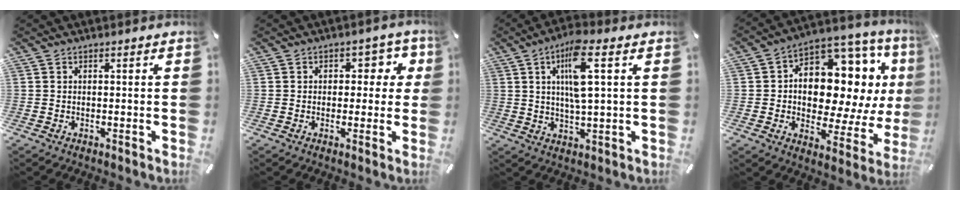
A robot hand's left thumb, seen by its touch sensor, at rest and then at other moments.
{"total": 5.9, "force": [1.2, 4.5, 3.6], "torque": [-0.030, -0.002, 0.011]}
{"total": 10.5, "force": [3.4, 2.6, 9.6], "torque": [-0.180, -0.002, 0.052]}
{"total": 17.1, "force": [4.0, 11.3, 12.2], "torque": [-0.166, -0.045, 0.066]}